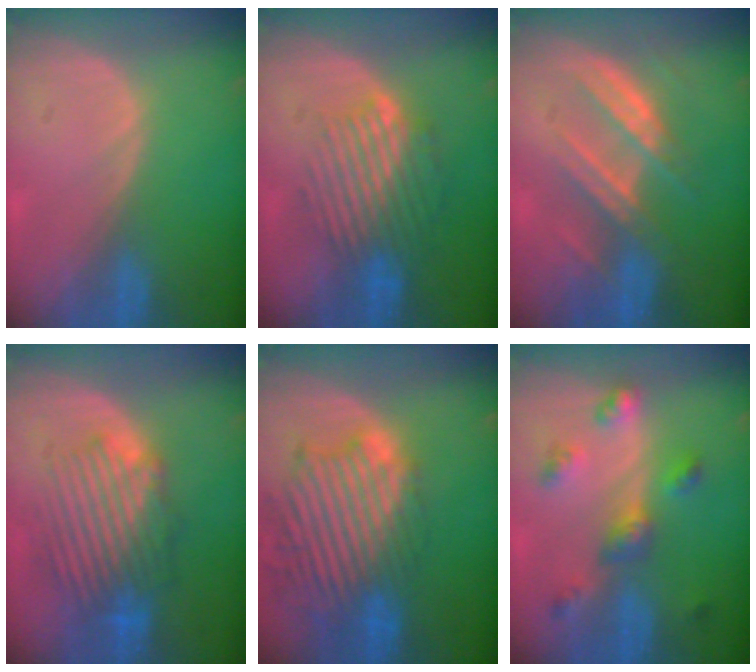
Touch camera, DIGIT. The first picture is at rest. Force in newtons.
{"total": 9.2, "press": 8.0, "slide": 4.7}
{"total": 7.3, "press": 7.0, "slide": 1.9}
{"total": 9.3, "press": 8.8, "slide": 3.0}
{"total": 13.8, "press": 11.7, "slide": 7.3}
{"total": 5.9, "press": 5.8, "slide": 0.9}